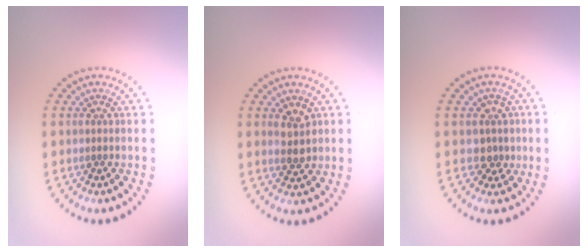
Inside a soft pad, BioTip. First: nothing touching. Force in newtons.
{"total": 2.3, "press": 2.3, "slide": 0.6}
{"total": 2.2, "press": 1.8, "slide": 1.3}